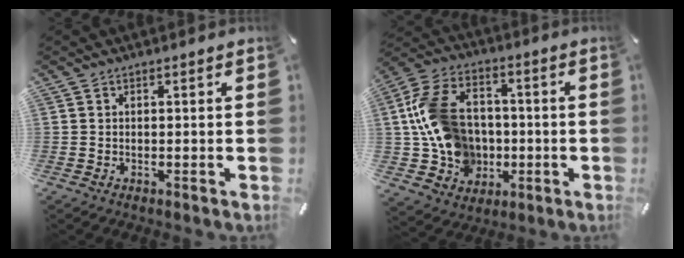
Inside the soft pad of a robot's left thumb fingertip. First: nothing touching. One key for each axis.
{"total": 16.5, "fx": 0.0, "fy": 13.9, "fz": 8.9, "tx": -0.180, "ty": 0.012, "tz": 0.013}